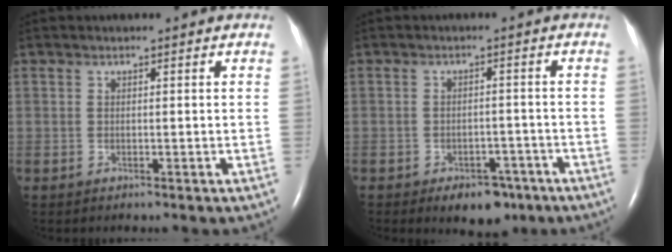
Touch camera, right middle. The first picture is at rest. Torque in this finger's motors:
{"motor_torque": [0.06, -0.04, 0.05, 0.05]}